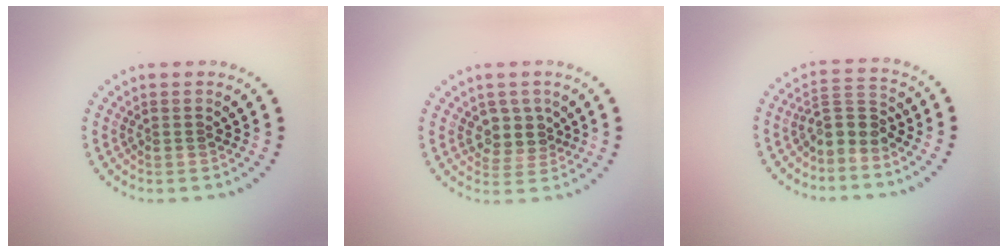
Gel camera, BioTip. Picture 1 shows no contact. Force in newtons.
{"total": 2.6, "press": 2.2, "slide": 1.4}
{"total": 2.9, "press": 2.4, "slide": 1.6}